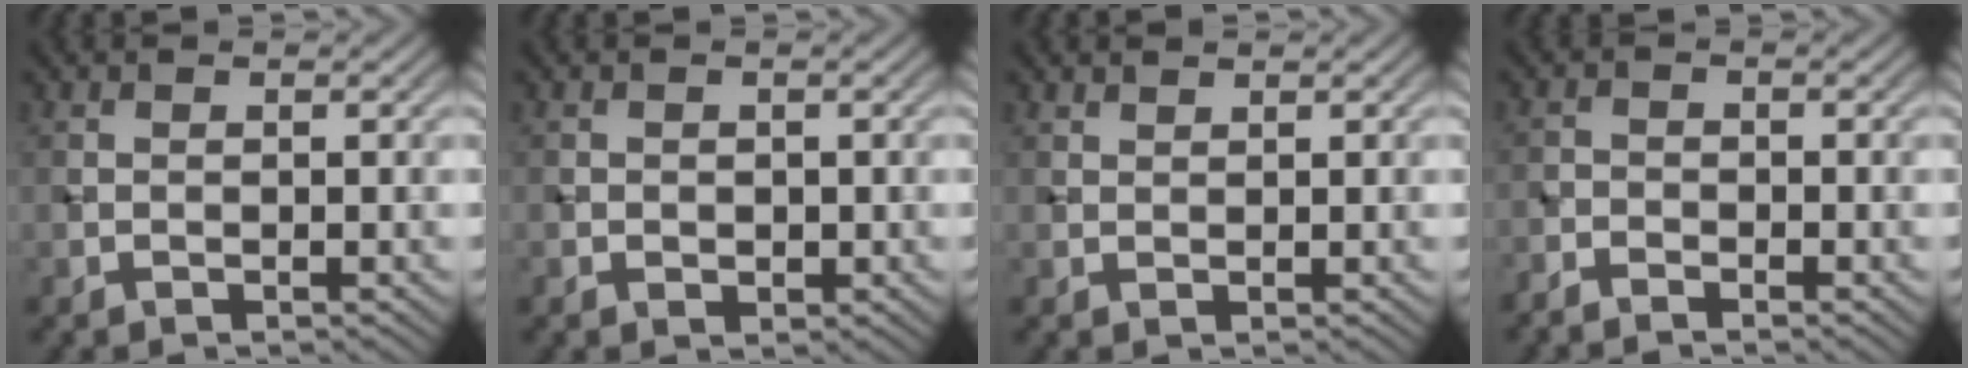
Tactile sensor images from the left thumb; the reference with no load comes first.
{"total": 1.0, "force": [-0.1, 0.9, 0.5], "torque": [-0.008, -0.006, -0.002]}
{"total": 0.9, "force": [0.8, 0.2, 0.2], "torque": [-0.006, 0.002, 0.021]}
{"total": 2.3, "force": [-2.1, 0.6, 0.7], "torque": [-0.016, -0.005, -0.048]}